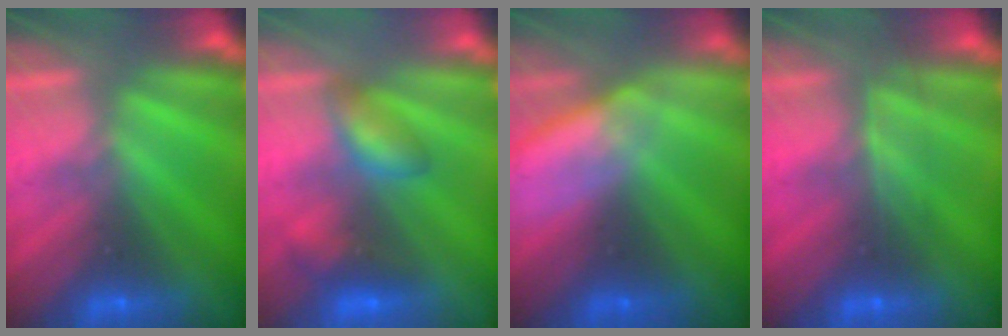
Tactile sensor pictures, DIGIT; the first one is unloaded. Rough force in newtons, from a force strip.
{"total": 2.9}
{"total": 3.2}
{"total": 2.5}